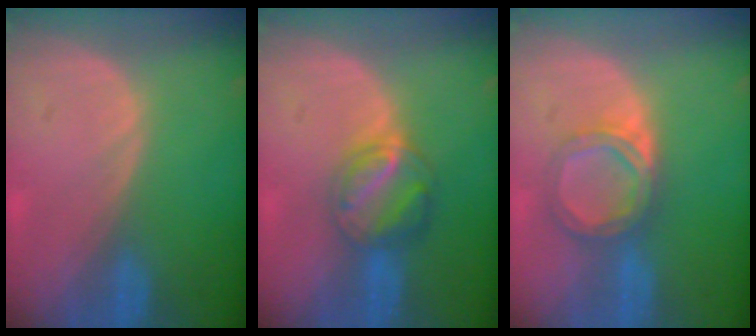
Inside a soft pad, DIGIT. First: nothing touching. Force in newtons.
{"total": 5.7, "press": 5.5, "slide": 1.6}
{"total": 5.3, "press": 5.1, "slide": 1.4}